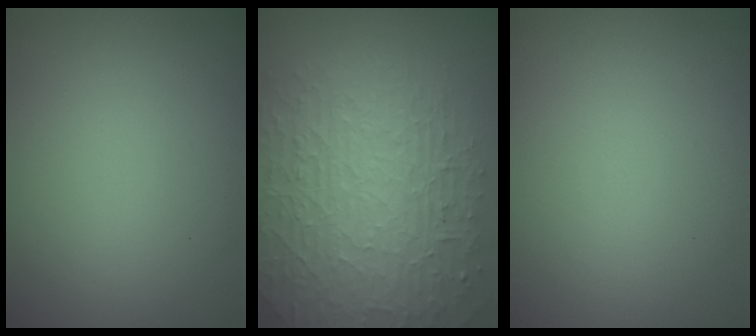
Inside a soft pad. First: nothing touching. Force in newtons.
{"total": 9.8, "press": 6.3, "slide": 7.5}
{"total": 0.0}